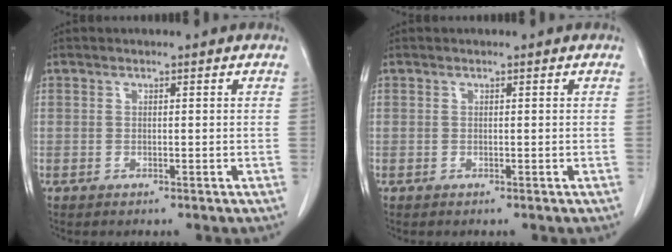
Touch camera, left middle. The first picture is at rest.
{"total": 0.0}